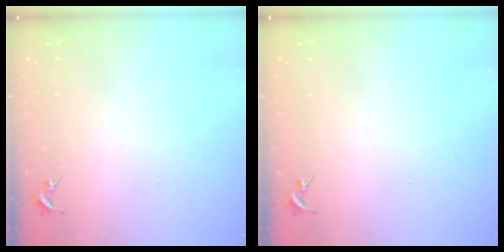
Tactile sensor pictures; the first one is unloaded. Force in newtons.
{"total": 0.0}